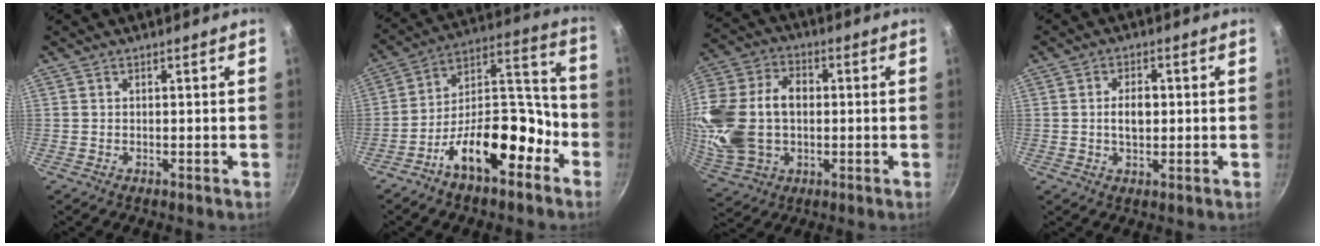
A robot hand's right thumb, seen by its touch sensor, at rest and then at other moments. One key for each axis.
{"total": 18.1, "fx": -9.3, "fy": 8.9, "fz": 12.7, "tx": -0.154, "ty": 0.098, "tz": -0.163}
{"total": 20.9, "fx": 0.2, "fy": 14.8, "fz": 14.8, "tx": -0.301, "ty": 0.029, "tz": 0.010}
{"total": 4.8, "fx": 0.2, "fy": 2.9, "fz": 3.8, "tx": -0.051, "ty": 0.006, "tz": -0.001}